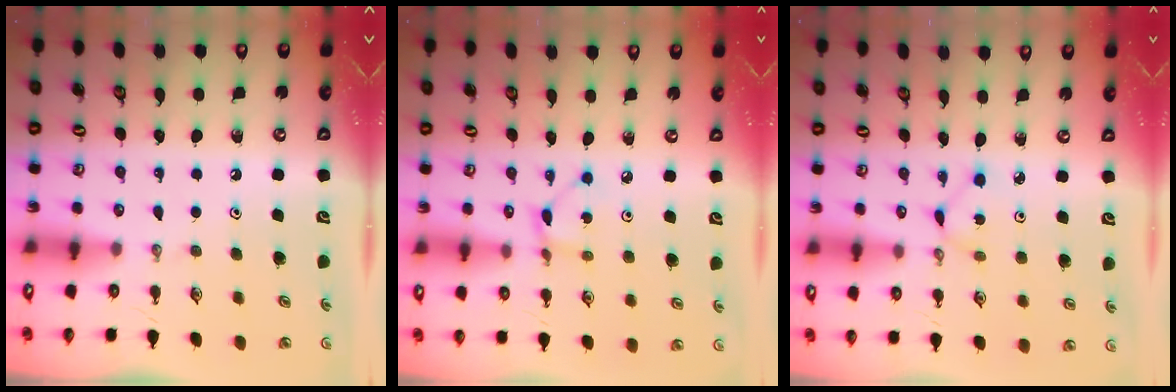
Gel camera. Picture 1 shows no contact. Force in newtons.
{"total": 2.2, "press": 2.2, "slide": 0.1}
{"total": 1.5, "press": 1.5, "slide": 0.2}